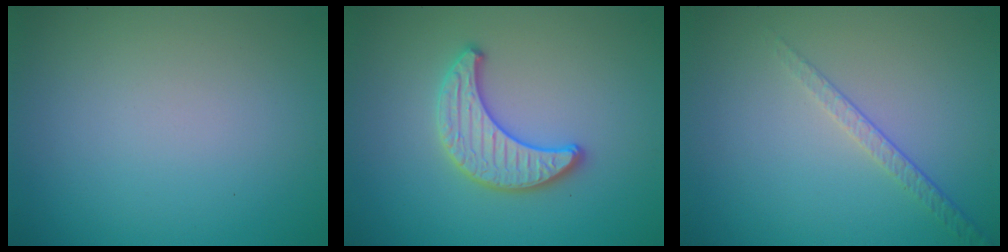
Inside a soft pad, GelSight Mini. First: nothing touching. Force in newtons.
{"total": 2.7, "press": 2.7, "slide": 0.1}
{"total": 1.6, "press": 1.0, "slide": 1.3}